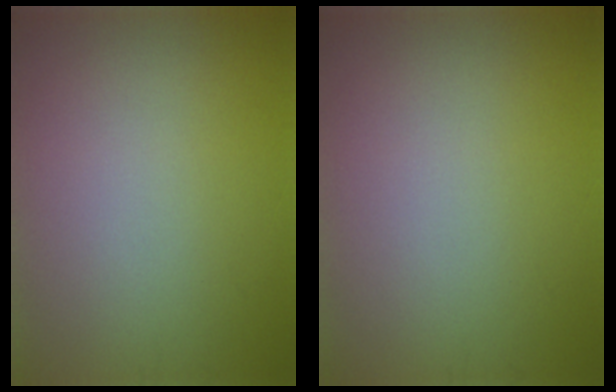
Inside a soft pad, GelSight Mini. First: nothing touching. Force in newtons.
{"total": 0.0}